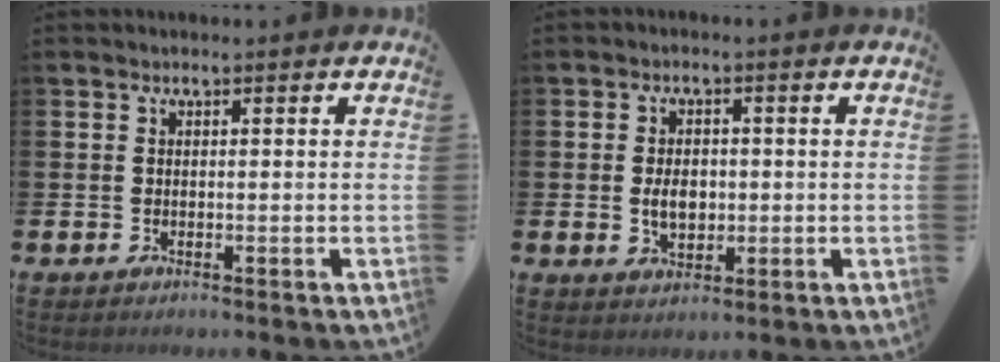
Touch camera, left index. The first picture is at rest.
{"total": 3.7, "force": [-0.1, 2.5, 2.8], "torque": [-0.031, -0.001, -0.009]}